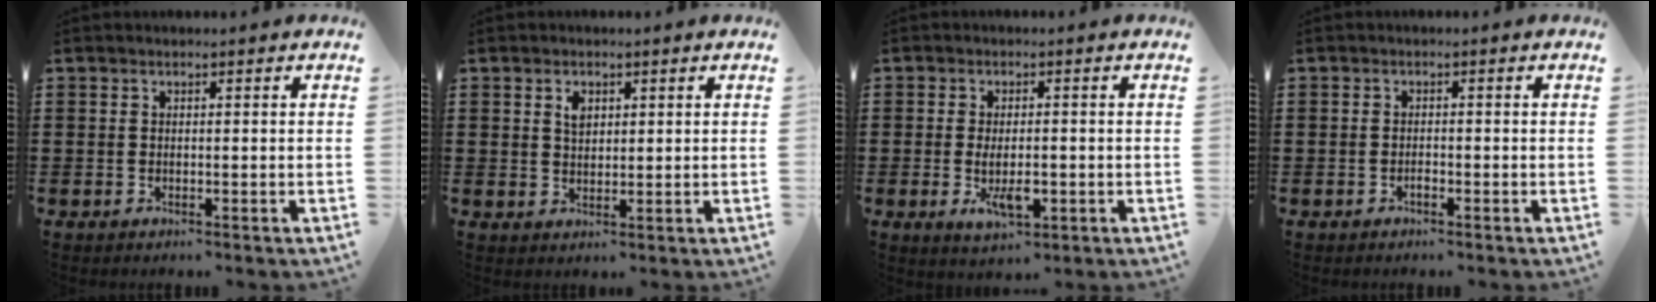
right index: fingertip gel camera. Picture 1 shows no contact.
{"total": 2.2, "force": [1.1, 1.2, 1.5], "torque": [-0.026, -0.002, 0.020]}
{"total": 4.8, "force": [-1.1, 1.9, 4.2], "torque": [-0.079, -0.002, -0.023]}
{"total": 0.9, "force": [-0.6, 0.4, 0.6], "torque": [-0.014, -0.004, -0.010]}